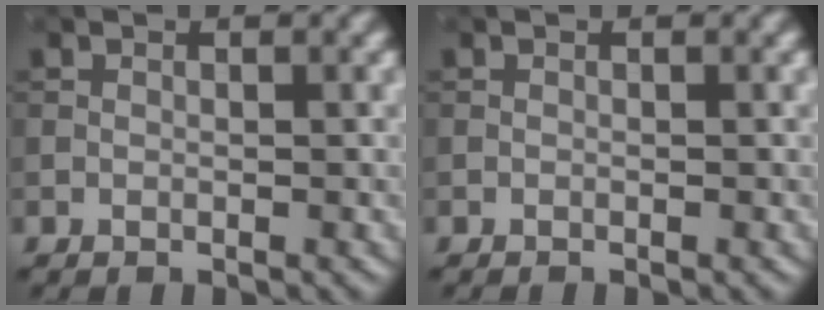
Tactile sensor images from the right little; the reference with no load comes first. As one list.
[{"total": 0.0}]